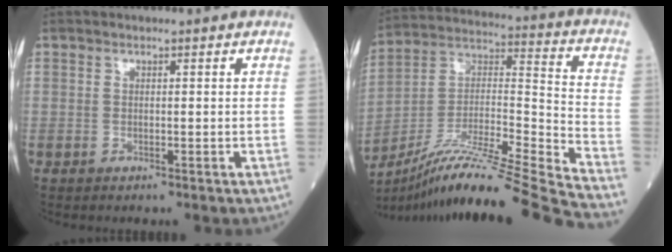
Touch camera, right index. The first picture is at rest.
{"total": 25.9, "force": [-22.0, -1.9, 13.6], "torque": [-0.208, -0.016, -0.371]}